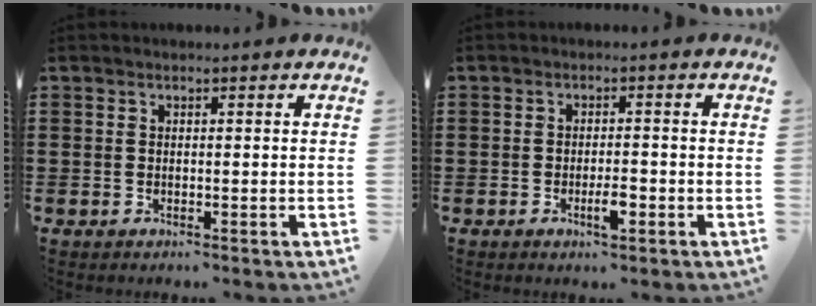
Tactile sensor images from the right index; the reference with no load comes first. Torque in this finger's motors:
{"motor_torque": [1.09, 0.88, 0.47, 0.18]}